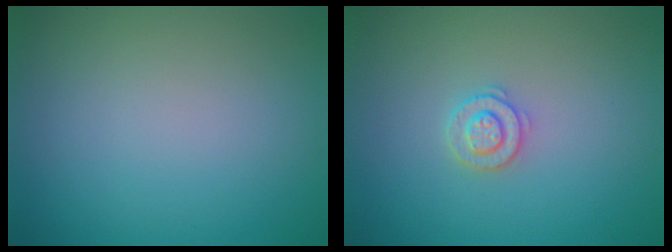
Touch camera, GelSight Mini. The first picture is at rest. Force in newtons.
{"total": 2.0, "press": 1.9, "slide": 0.4}